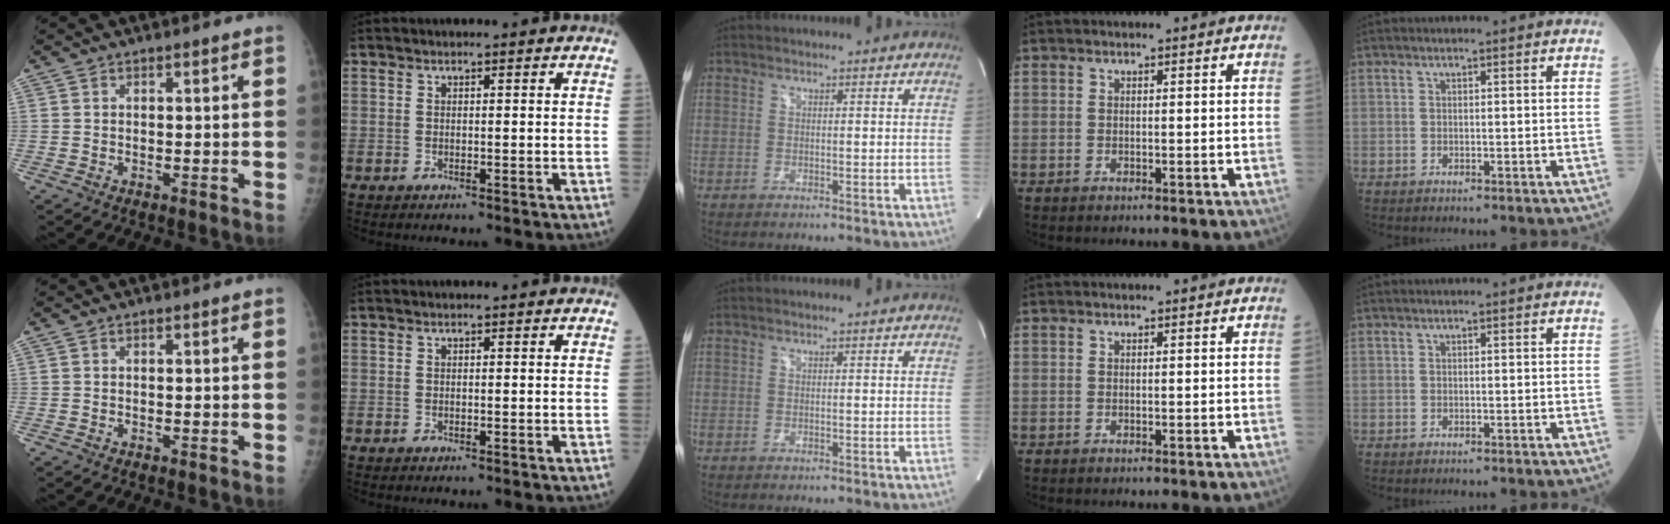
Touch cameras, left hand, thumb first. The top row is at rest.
{}